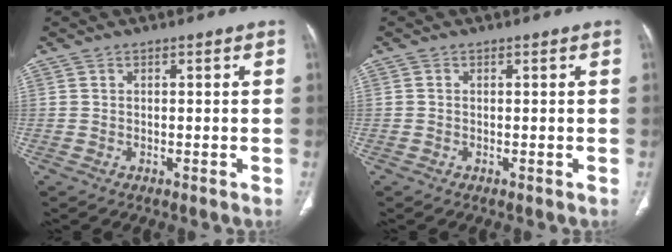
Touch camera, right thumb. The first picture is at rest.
{"total": 0.0}